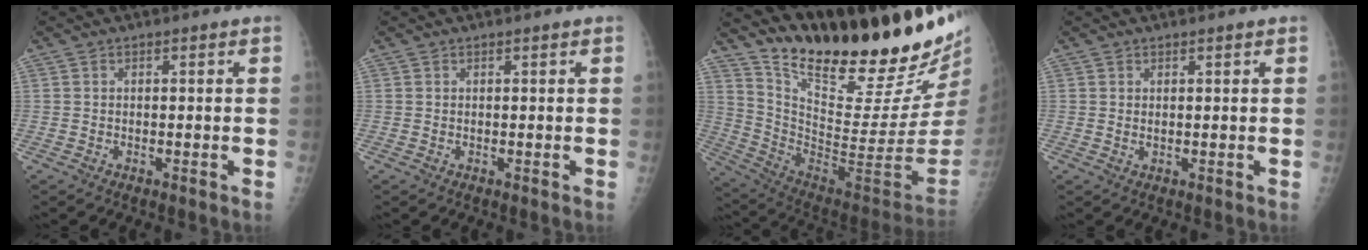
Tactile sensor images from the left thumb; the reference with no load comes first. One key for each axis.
{"total": 0.0}
{"total": 29.3, "fx": 23.8, "fy": 5.5, "fz": 16.1, "tx": -0.225, "ty": -0.178, "tz": 0.365}
{"total": 1.1, "fx": 0.7, "fy": 0.4, "fz": 0.8, "tx": -0.012, "ty": -0.005, "tz": 0.013}